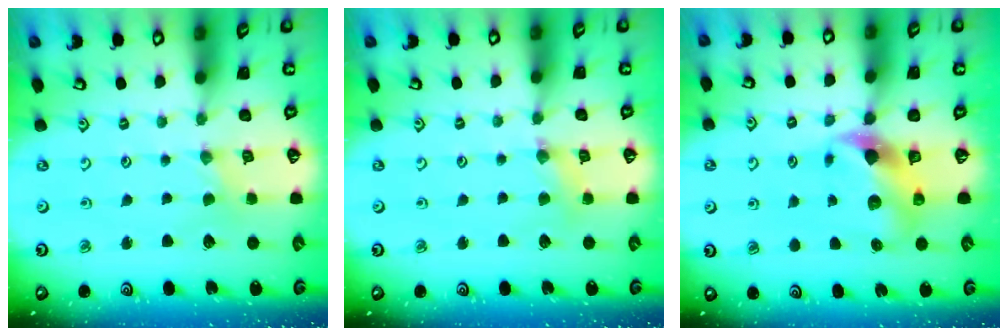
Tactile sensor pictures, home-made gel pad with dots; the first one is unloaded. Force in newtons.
{"total": 3.5, "press": 3.5, "slide": 0.3}
{"total": 7.8, "press": 7.7, "slide": 1.2}